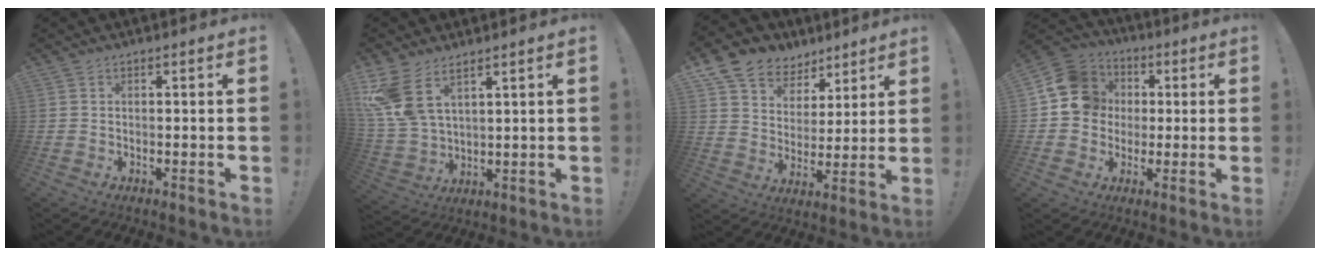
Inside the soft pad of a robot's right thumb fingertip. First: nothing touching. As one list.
[{"total": 10.2, "force": [6.5, 5.1, 6.0], "torque": [-0.132, -0.031, 0.129]}, {"total": 10.3, "force": [6.7, 7.6, 1.8], "torque": [-0.034, -0.051, 0.135]}, {"total": 13.3, "force": [1.8, 12.2, 5.0], "torque": [-0.073, 0.011, 0.043]}]